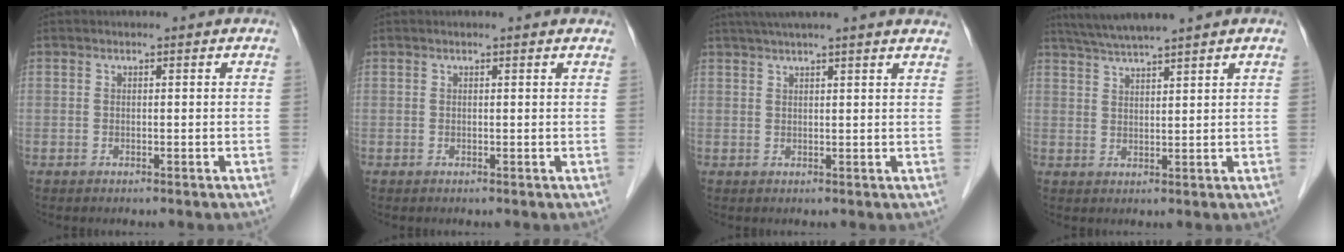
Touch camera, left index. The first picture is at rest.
{"total": 0.9, "force": [0.9, -0.1, 0.3], "torque": [-0.016, 0.001, 0.010]}
{"total": 11.8, "force": [10.0, -0.2, 6.2], "torque": [-0.099, 0.036, 0.122]}
{"total": 6.1, "force": [5.3, -1.2, 2.9], "torque": [-0.054, 0.018, 0.097]}